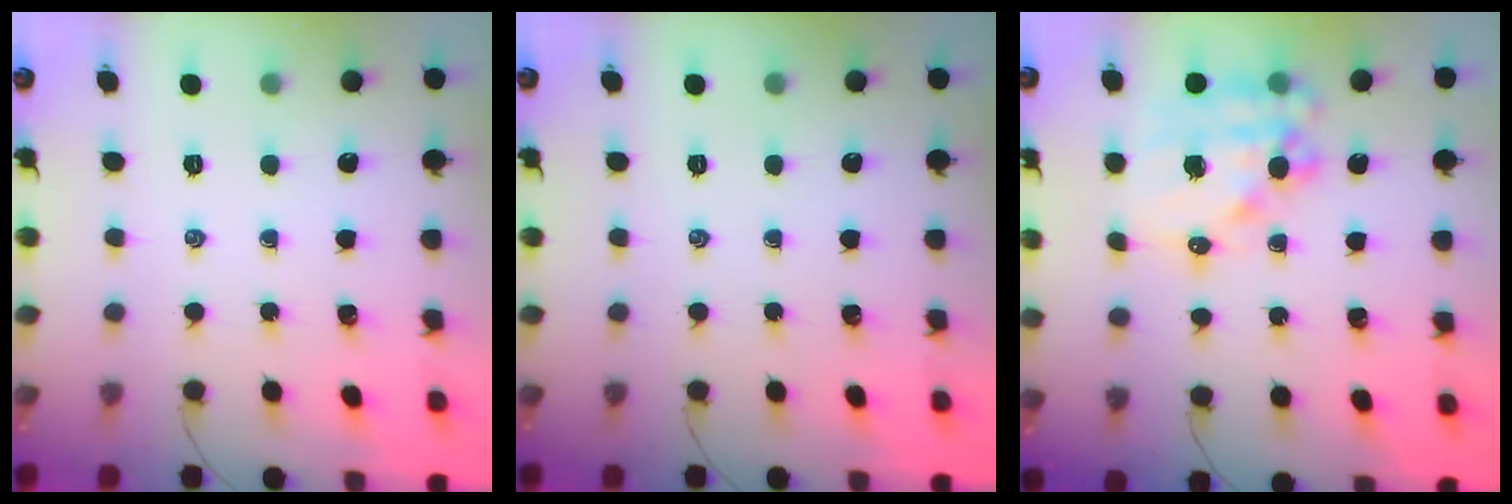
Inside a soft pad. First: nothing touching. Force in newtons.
{"total": 0.0}
{"total": 15.1, "press": 14.7, "slide": 3.6}